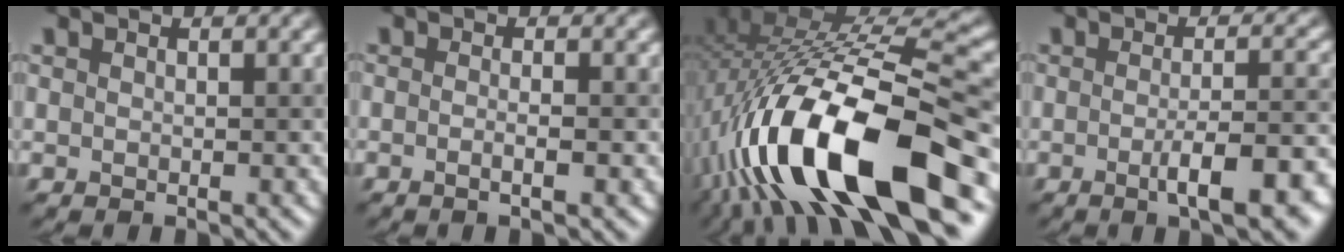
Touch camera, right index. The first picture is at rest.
{"total": 2.6, "force": [0.0, 1.2, 2.3], "torque": [-0.001, -0.004, -0.019]}
{"total": 17.4, "force": [-6.2, 6.5, 14.8], "torque": [-0.266, 0.003, -0.103]}
{"total": 6.8, "force": [-2.1, 1.8, 6.2], "torque": [-0.085, -0.004, -0.029]}